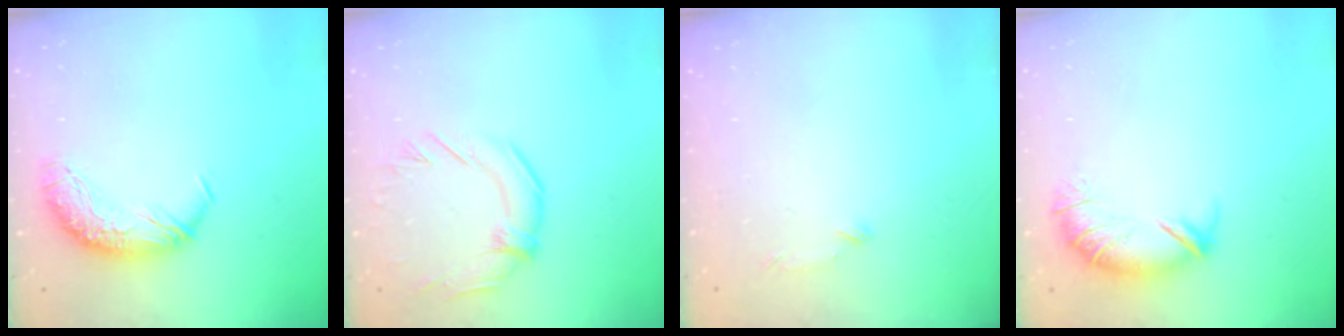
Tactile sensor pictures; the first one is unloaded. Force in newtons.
{"total": 0.8, "press": 0.6, "slide": 0.5}
{"total": 7.2, "press": 7.1, "slide": 0.8}
{"total": 3.8, "press": 3.2, "slide": 2.0}